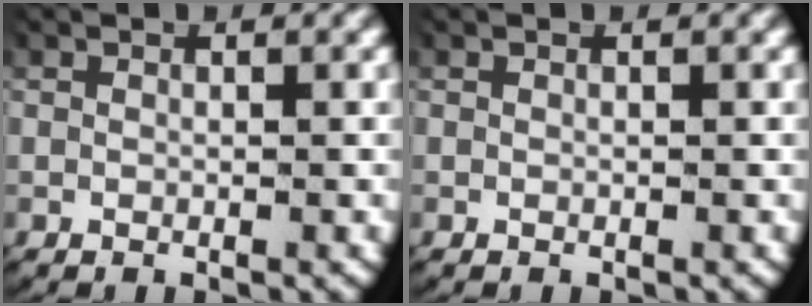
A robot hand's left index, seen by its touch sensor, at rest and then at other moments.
{"total": 0.0}